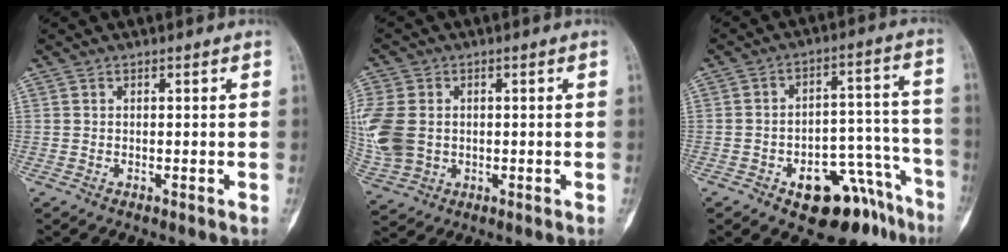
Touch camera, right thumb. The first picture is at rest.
{"total": 13.5, "force": [0.6, 10.5, 8.5], "torque": [-0.221, 0.000, 0.025]}
{"total": 15.1, "force": [-9.4, 7.6, 9.1], "torque": [-0.073, 0.095, -0.127]}